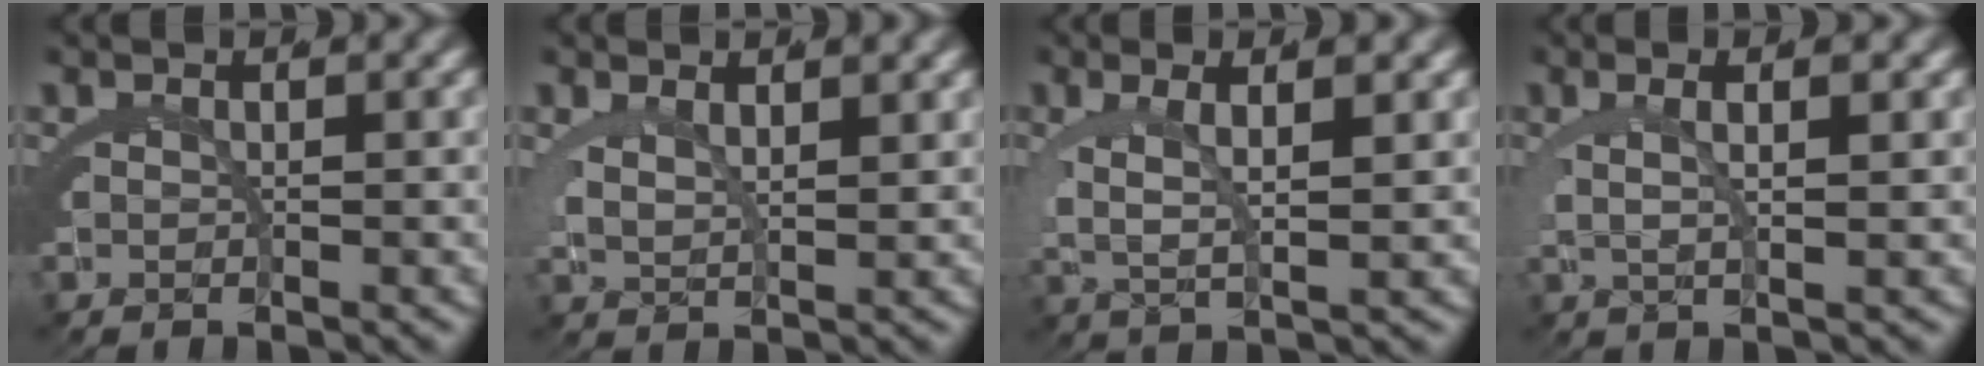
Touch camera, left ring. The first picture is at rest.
{"total": 2.4, "force": [1.0, 1.8, 1.2], "torque": [-0.028, -0.004, 0.016]}
{"total": 4.9, "force": [0.2, 2.7, 4.1], "torque": [-0.078, 0.003, 0.001]}
{"total": 3.9, "force": [0.7, 2.0, 3.2], "torque": [-0.049, 0.014, 0.003]}